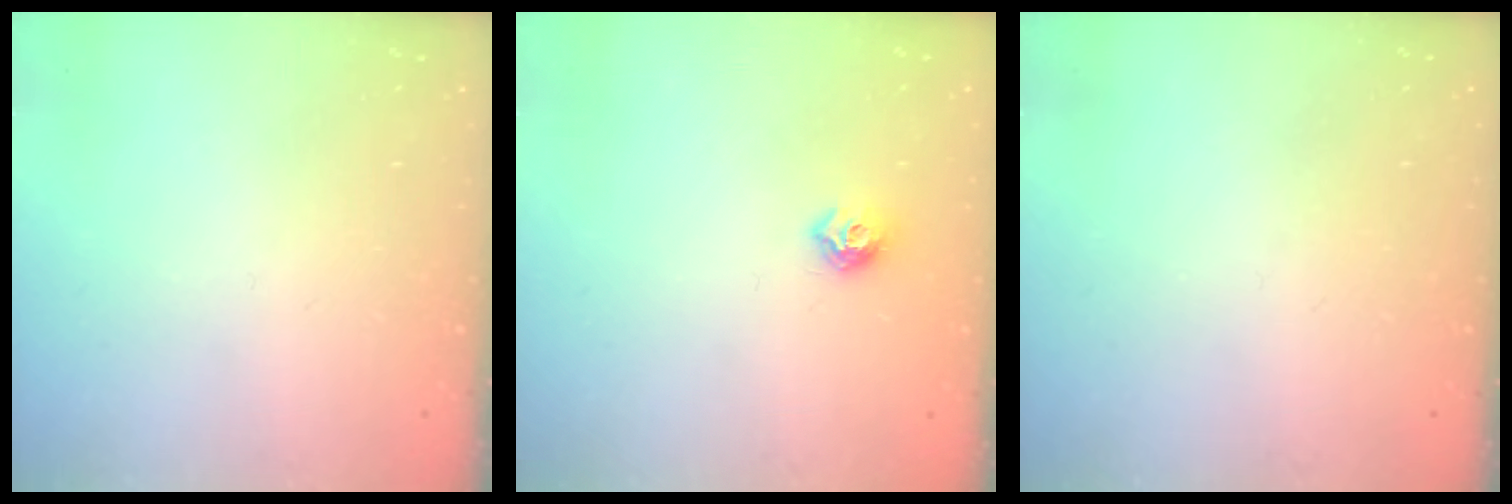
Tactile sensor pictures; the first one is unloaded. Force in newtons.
{"total": 7.3, "press": 7.2, "slide": 0.9}
{"total": 0.8, "press": 0.8, "slide": 0.0}